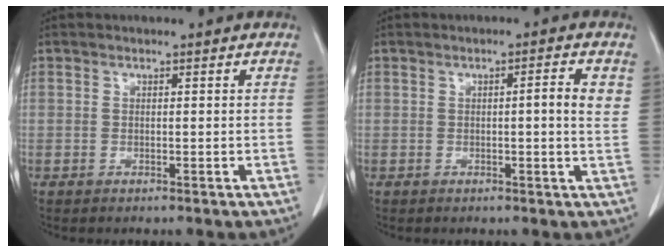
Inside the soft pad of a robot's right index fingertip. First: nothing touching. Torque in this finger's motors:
{"motor_torque": [0.31, 0.24, 0.20, 0.02]}